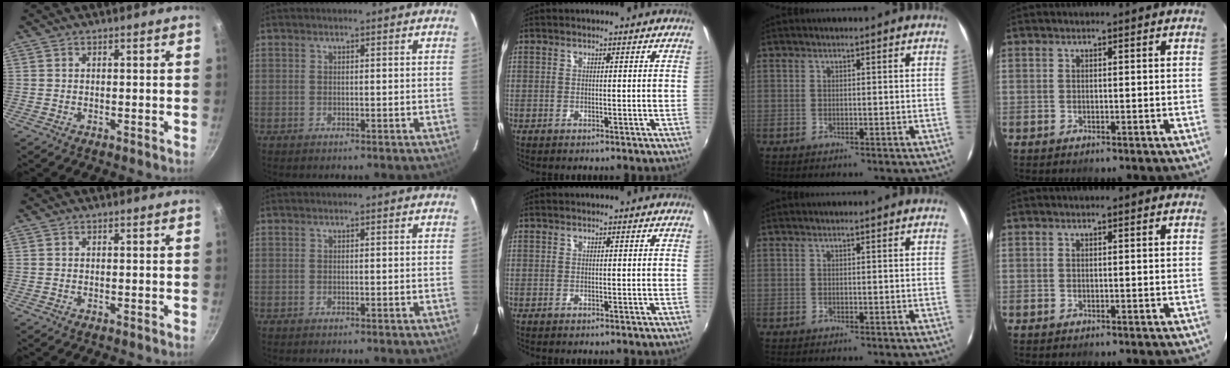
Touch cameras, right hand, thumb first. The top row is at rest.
{}